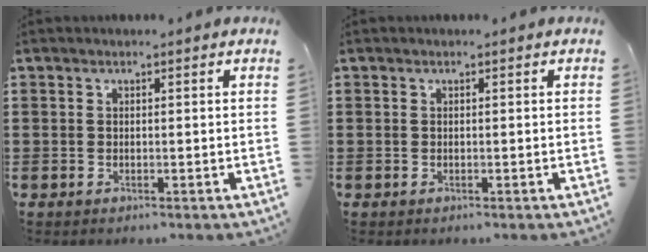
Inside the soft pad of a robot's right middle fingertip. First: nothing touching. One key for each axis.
{"total": 0.0}